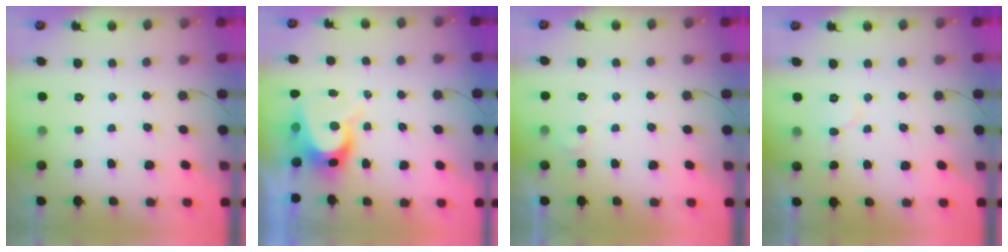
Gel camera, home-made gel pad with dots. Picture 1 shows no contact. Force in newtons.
{"total": 8.6, "press": 8.5, "slide": 1.0}
{"total": 4.1, "press": 4.1, "slide": 0.4}
{"total": 4.9, "press": 4.9, "slide": 0.5}